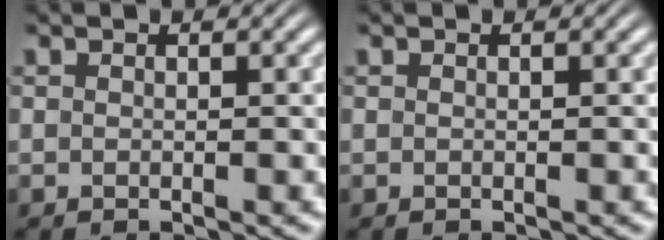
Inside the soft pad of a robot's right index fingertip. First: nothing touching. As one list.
[{"total": 0.0}]